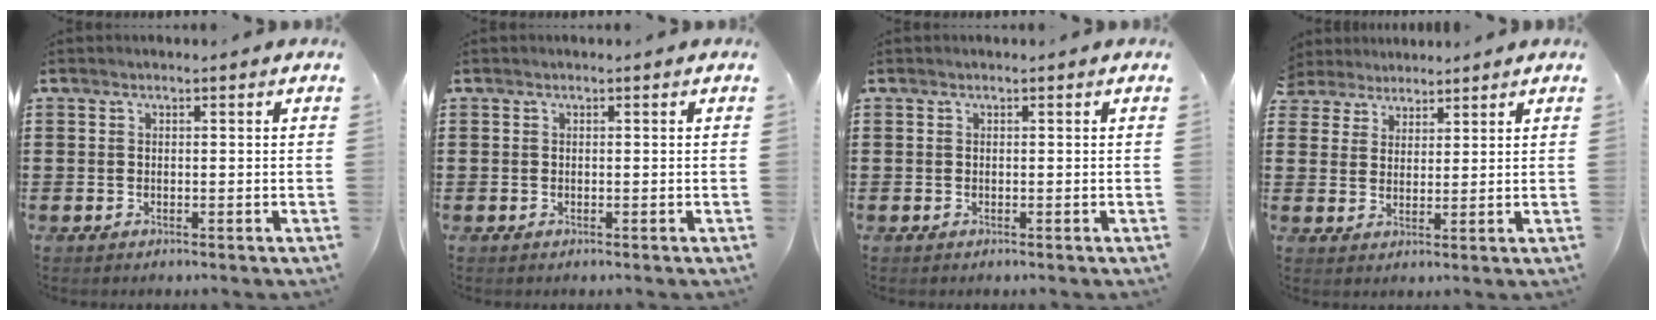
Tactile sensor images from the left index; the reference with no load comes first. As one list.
[{"total": 0.0}, {"total": 0.0}, {"total": 3.4, "force": [2.8, 1.7, -0.5], "torque": [-0.007, 0.002, 0.053]}]